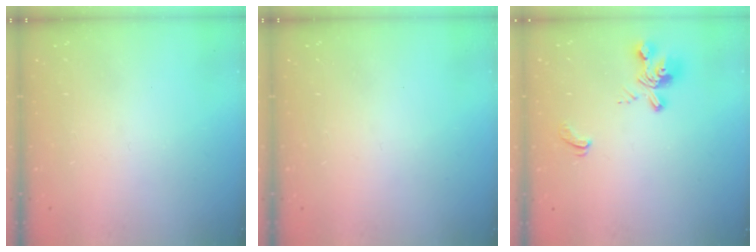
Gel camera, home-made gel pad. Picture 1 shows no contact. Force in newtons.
{"total": 0.0}
{"total": 3.2, "press": 2.9, "slide": 1.4}